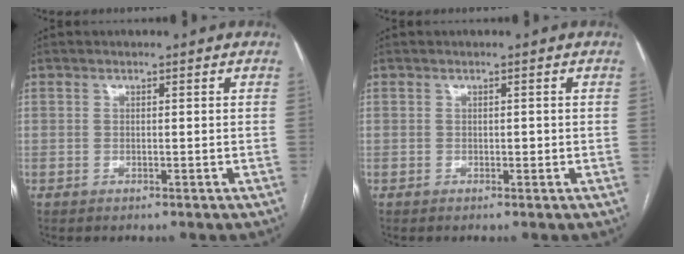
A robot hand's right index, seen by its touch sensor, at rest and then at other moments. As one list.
[{"total": 0.6, "force": [-0.1, 0.4, 0.5], "torque": [-0.006, 0.001, -0.003]}]